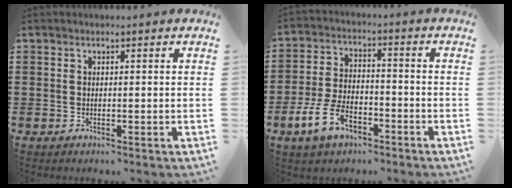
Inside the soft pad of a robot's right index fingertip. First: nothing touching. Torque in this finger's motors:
{"motor_torque": [2.14, 0.00, 0.76, 0.18]}